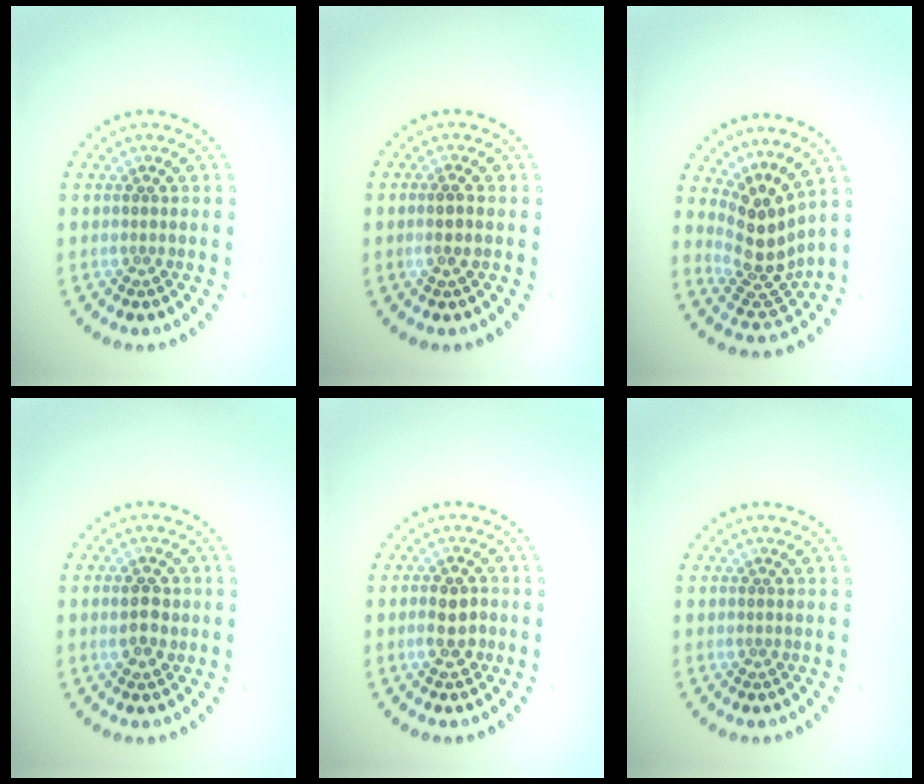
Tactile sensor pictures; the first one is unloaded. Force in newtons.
{"total": 1.1, "press": 1.0, "slide": 0.5}
{"total": 4.3, "press": 3.1, "slide": 3.0}
{"total": 2.3, "press": 2.3, "slide": 0.2}
{"total": 2.6, "press": 2.5, "slide": 0.5}
{"total": 0.0}